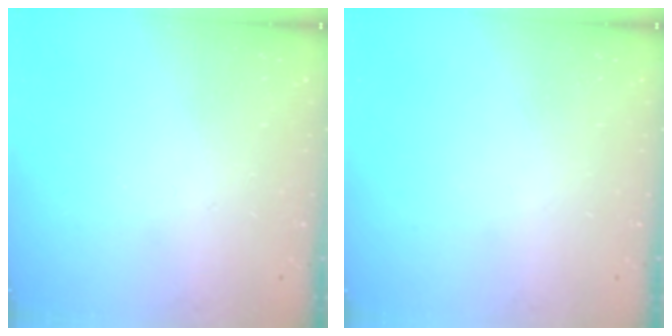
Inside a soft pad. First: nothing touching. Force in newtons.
{"total": 0.0}